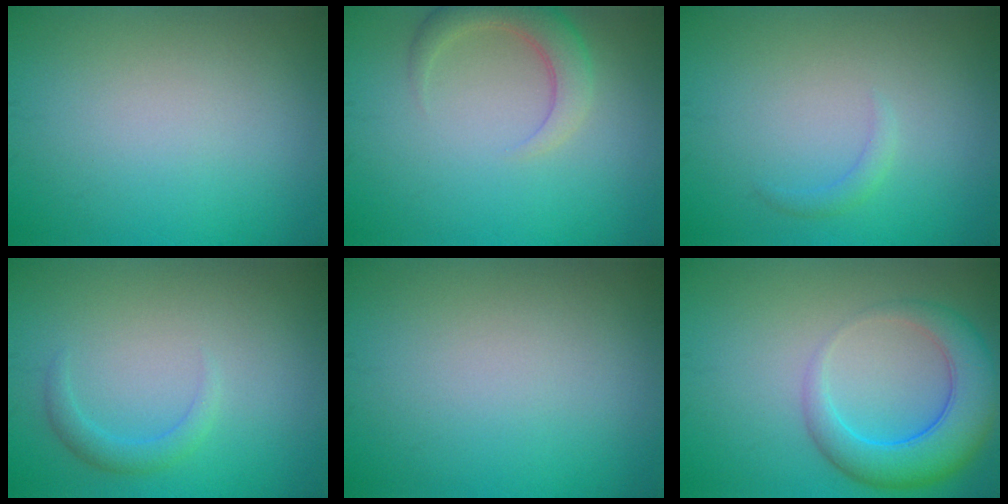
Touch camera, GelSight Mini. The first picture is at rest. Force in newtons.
{"total": 3.4, "press": 3.4, "slide": 0.3}
{"total": 1.0, "press": 1.0, "slide": 0.1}
{"total": 1.6, "press": 1.6, "slide": 0.1}
{"total": 0.0}
{"total": 6.2, "press": 6.2, "slide": 0.4}